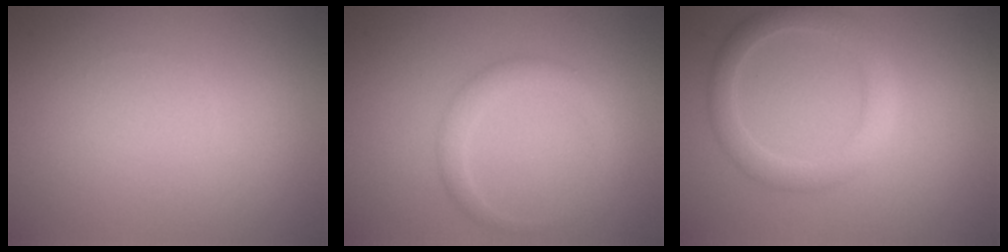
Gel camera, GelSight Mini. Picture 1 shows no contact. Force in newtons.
{"total": 2.1, "press": 2.1, "slide": 0.0}
{"total": 2.2, "press": 2.2, "slide": 0.3}